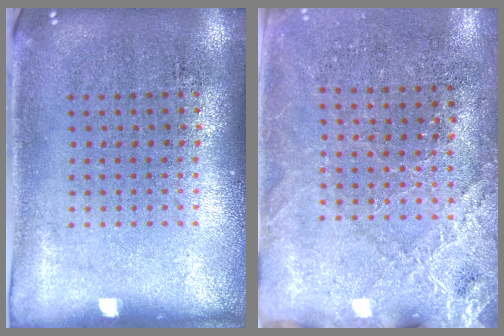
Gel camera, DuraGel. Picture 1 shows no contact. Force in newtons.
{"total": 2.6, "press": 2.6, "slide": 0.5}